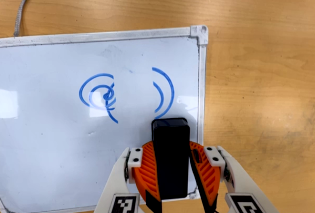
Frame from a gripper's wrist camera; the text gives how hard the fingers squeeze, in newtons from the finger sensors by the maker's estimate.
{"total": 7.6, "left": 7.9, "right": 7.3}